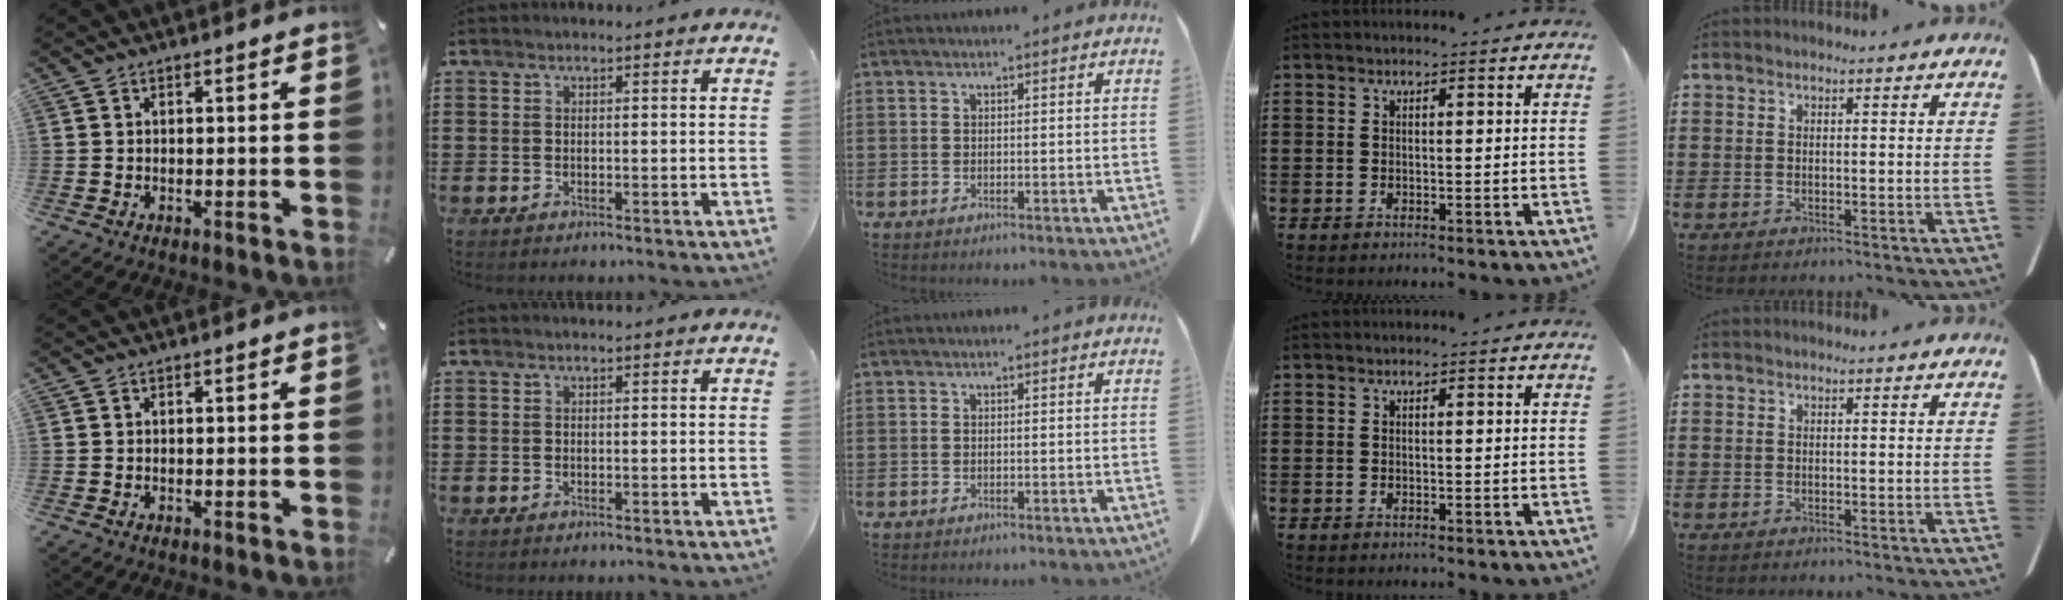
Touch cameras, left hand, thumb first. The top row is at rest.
{}